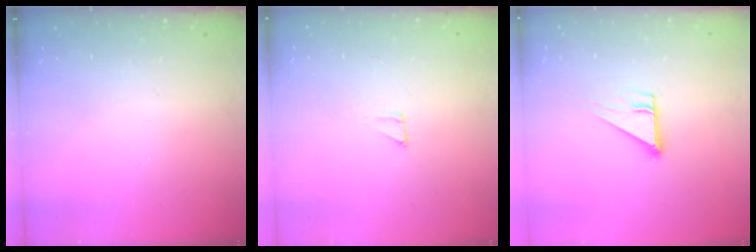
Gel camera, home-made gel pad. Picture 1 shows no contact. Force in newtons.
{"total": 1.9, "press": 1.9, "slide": 0.1}
{"total": 5.1, "press": 5.0, "slide": 0.4}